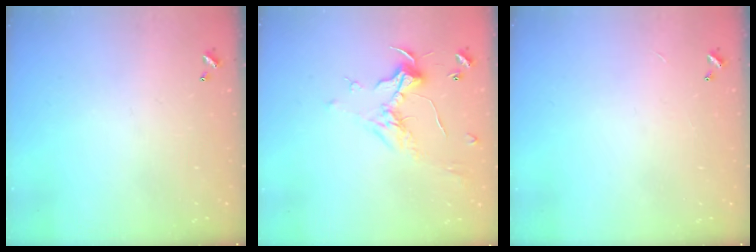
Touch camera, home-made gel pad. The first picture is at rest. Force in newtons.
{"total": 0.7, "press": 0.2, "slide": 0.7}
{"total": 0.0}